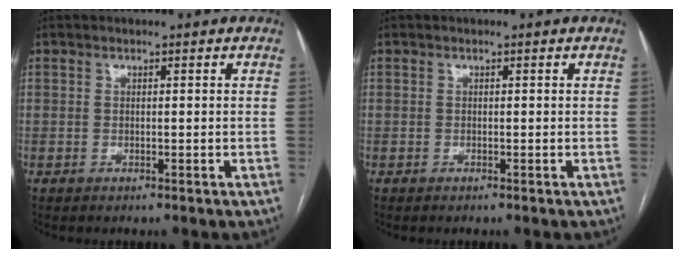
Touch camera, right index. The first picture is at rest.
{"total": 0.0}